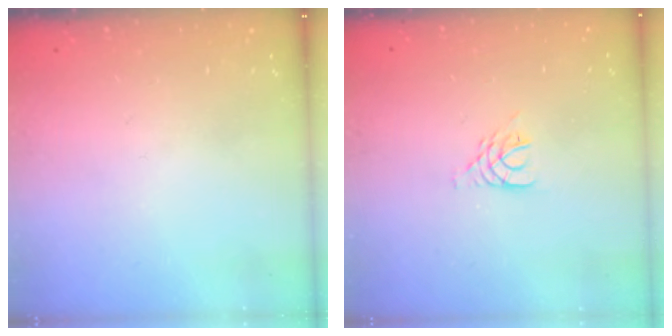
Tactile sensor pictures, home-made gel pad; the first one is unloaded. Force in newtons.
{"total": 4.4, "press": 4.4, "slide": 0.6}